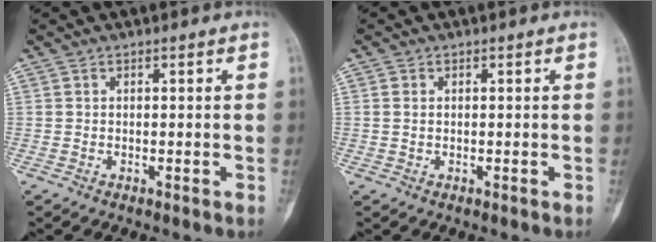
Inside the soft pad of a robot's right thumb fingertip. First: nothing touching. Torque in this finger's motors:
{"motor_torque": [-0.10, 0.20, -0.20, 0.18, -0.03]}